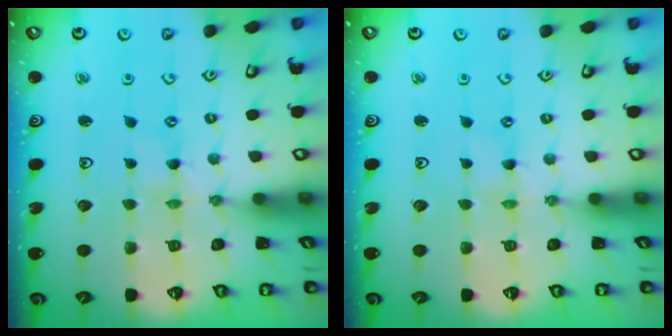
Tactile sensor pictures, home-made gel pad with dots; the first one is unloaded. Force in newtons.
{"total": 0.0}